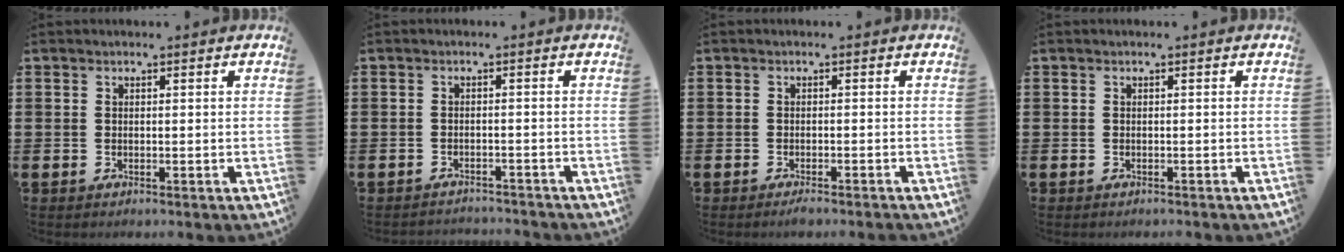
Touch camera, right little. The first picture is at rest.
{"total": 1.5, "force": [-1.5, 0.0, -0.1], "torque": [-0.002, 0.004, -0.032]}
{"total": 0.9, "force": [-0.8, -0.1, 0.5], "torque": [-0.008, -0.002, -0.015]}
{"total": 0.0}